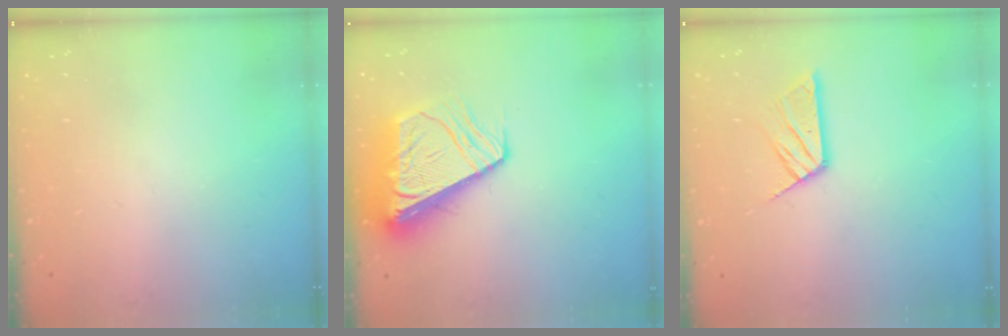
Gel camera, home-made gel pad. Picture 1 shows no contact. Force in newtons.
{"total": 12.4, "press": 12.3, "slide": 1.4}
{"total": 10.0, "press": 10.0, "slide": 0.7}